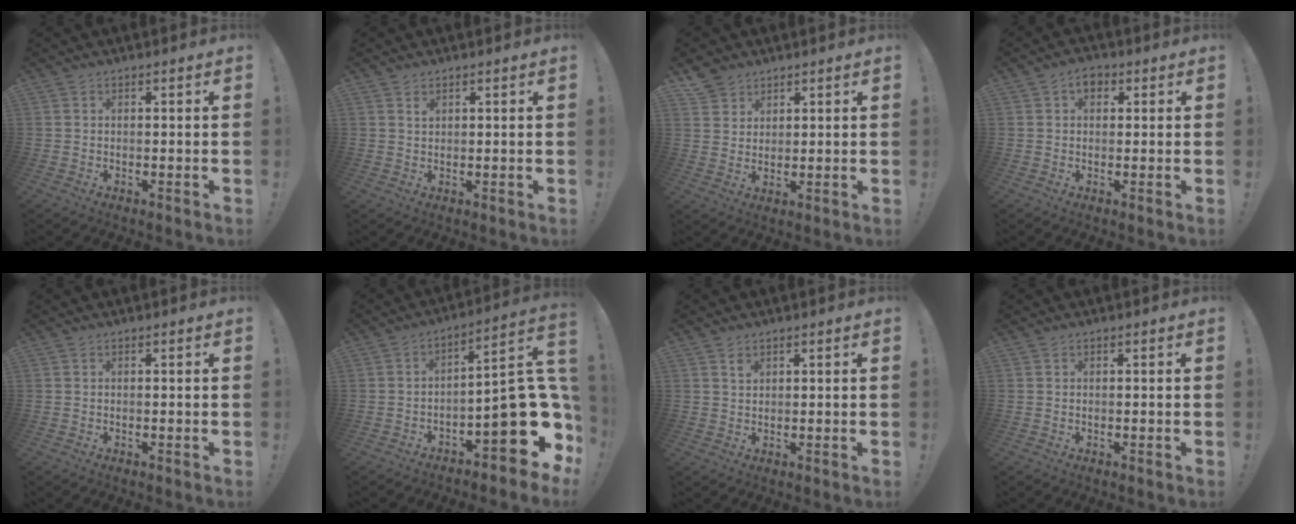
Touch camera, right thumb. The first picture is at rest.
{"total": 1.2, "force": [0.9, 0.7, 0.4], "torque": [0.007, -0.006, 0.014]}
{"total": 5.0, "force": [3.8, 3.3, 0.5], "torque": [-0.012, -0.022, 0.073]}
{"total": 3.8, "force": [1.3, 2.5, 2.5], "torque": [-0.041, 0.008, 0.022]}
{"total": 0.0}
{"total": 17.7, "force": [-4.4, 6.7, 15.8], "torque": [-0.201, 0.015, -0.063]}
{"total": 1.5, "force": [1.1, 0.9, 0.5], "torque": [0.012, -0.011, 0.017]}
{"total": 0.0}